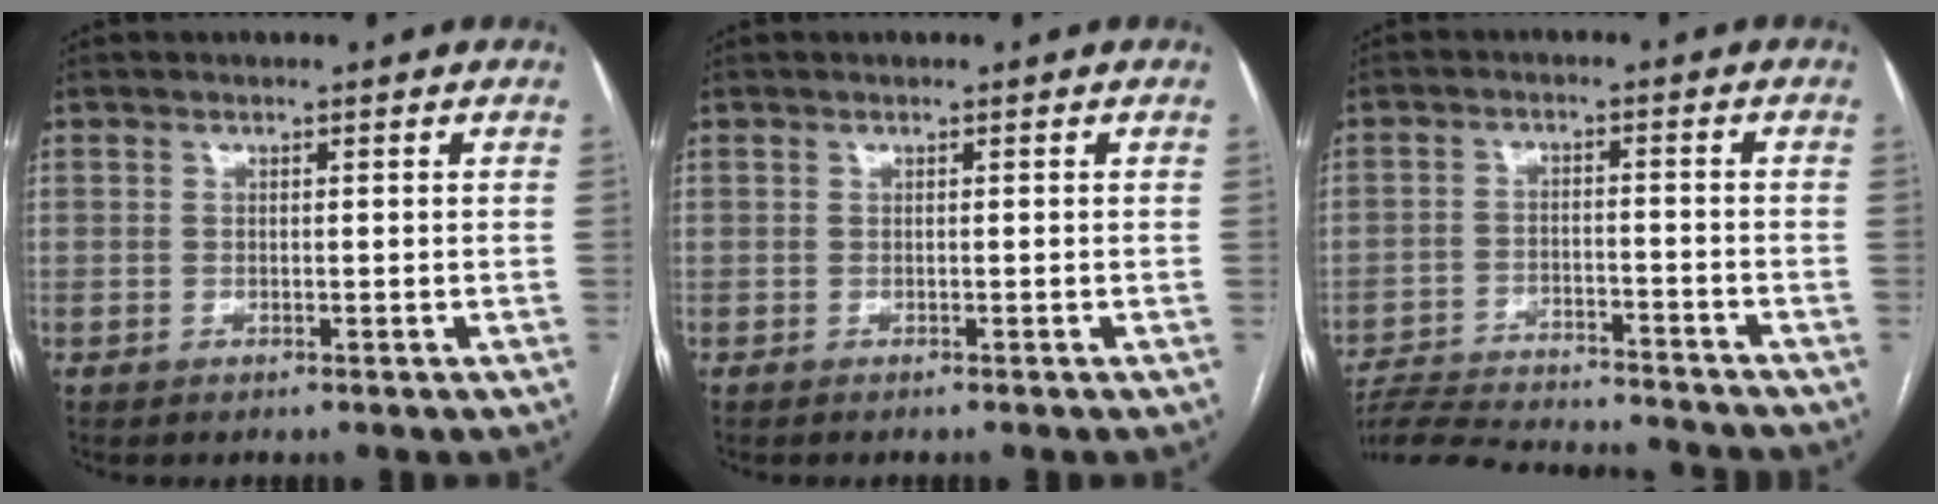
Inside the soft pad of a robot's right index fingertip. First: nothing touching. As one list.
[{"total": 0.9, "force": [-0.9, 0.0, 0.3], "torque": [0.002, -0.001, -0.013]}, {"total": 18.1, "force": [-17.2, 1.4, 5.7], "torque": [-0.118, -0.017, -0.255]}]